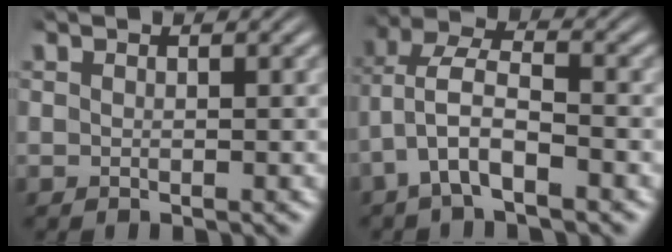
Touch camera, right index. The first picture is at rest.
{"total": 4.0, "force": [0.5, 2.3, 3.3], "torque": [-0.068, 0.007, 0.000]}